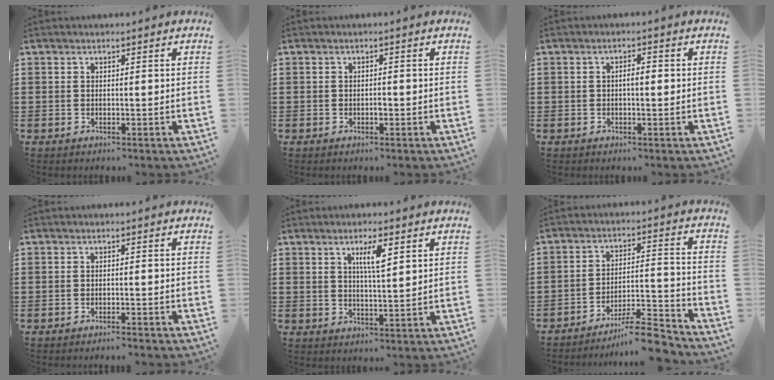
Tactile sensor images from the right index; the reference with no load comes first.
{"total": 1.0, "force": [-0.4, 0.4, 0.8], "torque": [-0.015, -0.003, -0.006]}
{"total": 1.9, "force": [-0.1, 0.6, 1.9], "torque": [-0.034, 0.002, -0.004]}
{"total": 0.9, "force": [-0.9, -0.1, 0.2], "torque": [-0.006, 0.000, -0.018]}
{"total": 4.3, "force": [1.9, 0.8, 3.8], "torque": [-0.071, 0.003, 0.028]}
{"total": 8.9, "force": [-7.9, 0.8, 4.0], "torque": [-0.053, 0.020, -0.147]}